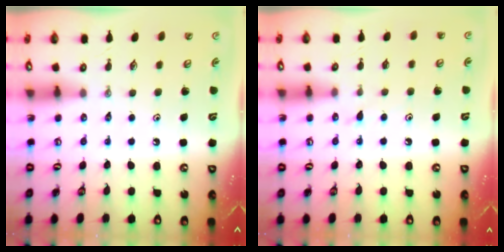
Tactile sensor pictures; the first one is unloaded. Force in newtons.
{"total": 7.4, "press": 7.4, "slide": 0.4}